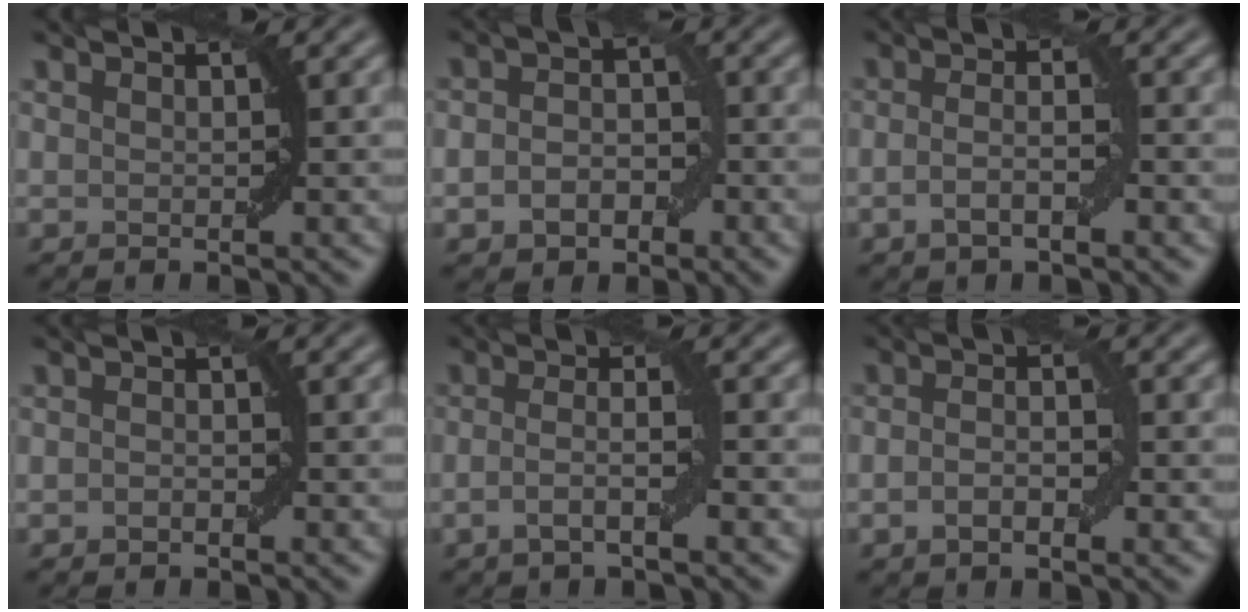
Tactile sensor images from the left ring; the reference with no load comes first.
{"total": 3.7, "force": [-1.2, 2.7, 2.3], "torque": [-0.033, 0.001, -0.025]}
{"total": 2.6, "force": [-0.9, 0.8, 2.4], "torque": [-0.046, 0.001, -0.020]}
{"total": 0.8, "force": [-0.4, 0.5, 0.5], "torque": [-0.009, 0.003, -0.007]}
{"total": 2.8, "force": [-1.0, 0.5, 2.6], "torque": [-0.044, 0.007, -0.027]}
{"total": 2.8, "force": [-0.7, 1.1, 2.5], "torque": [-0.043, -0.001, -0.015]}